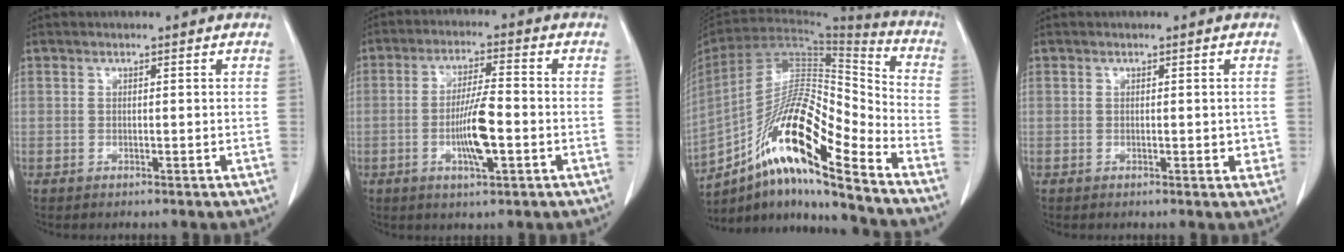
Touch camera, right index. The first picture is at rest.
{"total": 7.6, "force": [-2.0, 1.0, 7.3], "torque": [-0.137, 0.000, -0.036]}
{"total": 17.8, "force": [-11.3, 2.1, 13.6], "torque": [-0.248, 0.011, -0.199]}
{"total": 1.9, "force": [-0.2, 0.9, 1.7], "torque": [-0.016, -0.001, 0.001]}